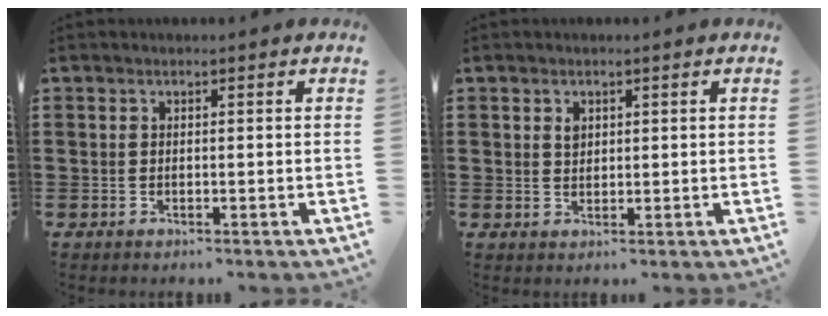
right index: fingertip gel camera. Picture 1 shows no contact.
{"total": 1.4, "force": [0.7, 1.0, 0.8], "torque": [-0.017, 0.003, 0.014]}